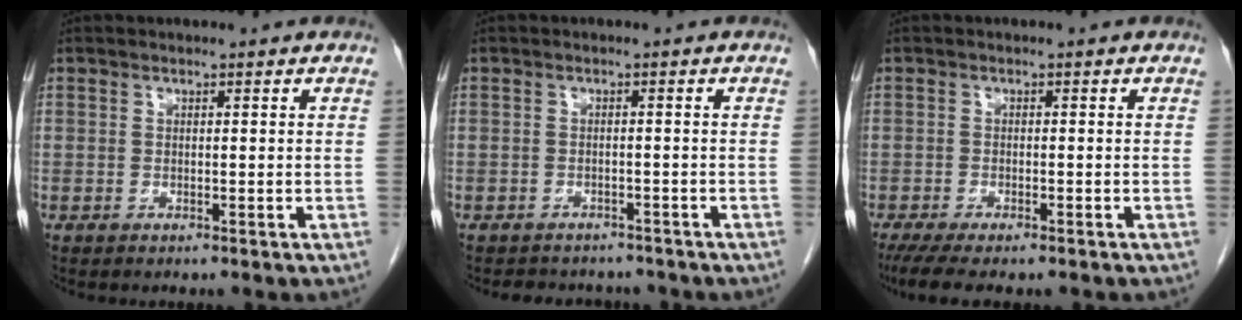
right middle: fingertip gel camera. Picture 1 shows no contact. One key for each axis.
{"total": 5.5, "fx": -4.9, "fy": 2.3, "fz": 0.7, "tx": -0.009, "ty": 0.005, "tz": -0.059}
{"total": 7.7, "fx": -6.0, "fy": 1.9, "fz": 4.6, "tx": -0.066, "ty": -0.014, "tz": -0.091}